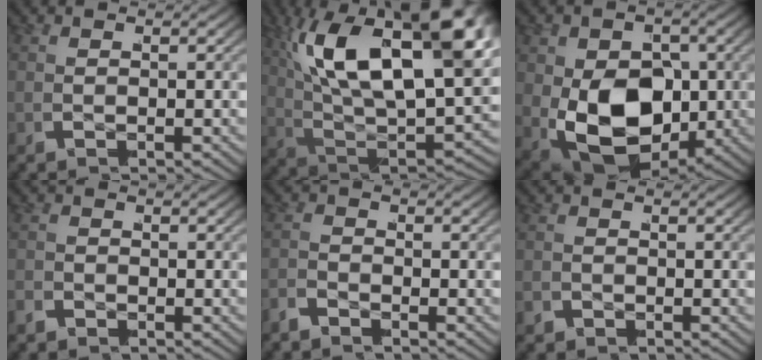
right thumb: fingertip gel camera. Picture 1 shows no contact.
{"total": 20.9, "force": [3.8, 11.8, 16.8], "torque": [-0.316, -0.042, 0.076]}
{"total": 14.3, "force": [-1.8, 9.8, 10.3], "torque": [-0.231, -0.071, 0.005]}
{"total": 1.2, "force": [-1.0, 0.5, -0.4], "torque": [0.006, -0.002, -0.021]}
{"total": 1.5, "force": [-1.4, -0.1, -0.4], "torque": [0.012, 0.005, -0.039]}
{"total": 1.1, "force": [-0.9, 0.4, -0.4], "torque": [0.002, -0.005, -0.015]}